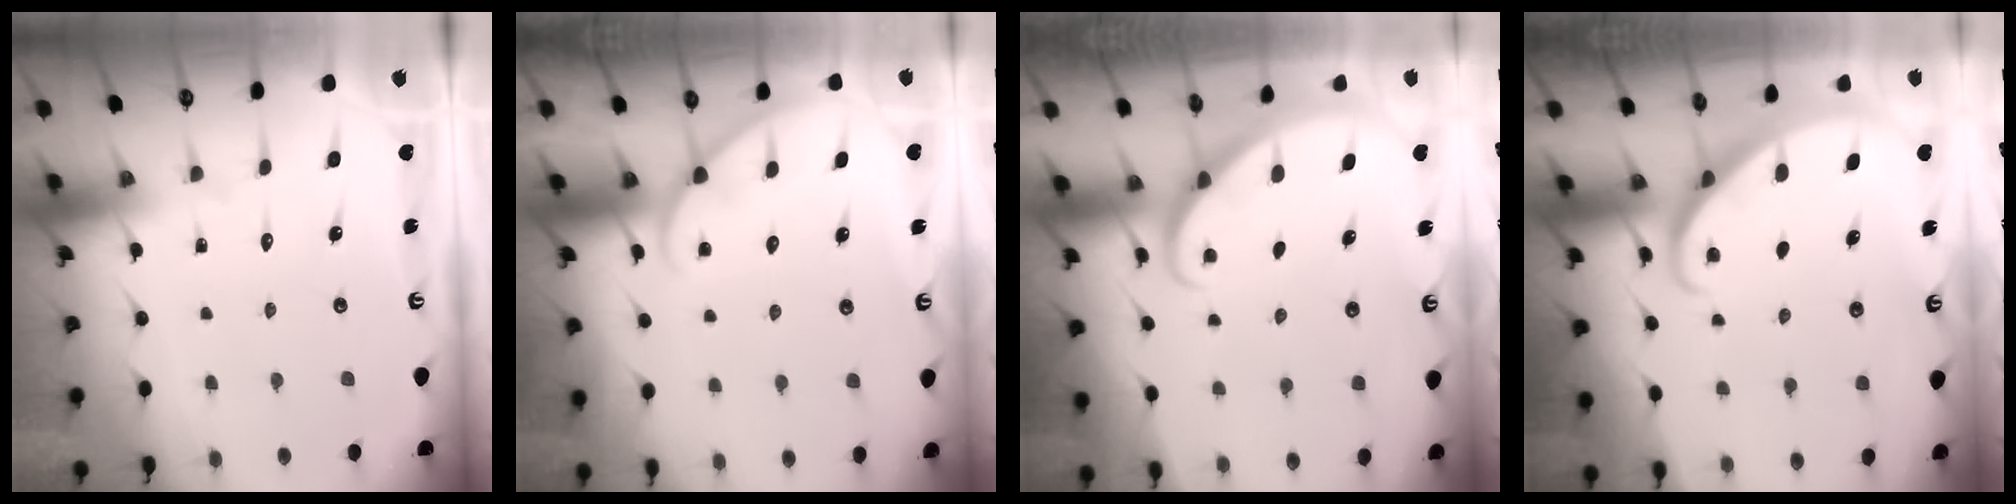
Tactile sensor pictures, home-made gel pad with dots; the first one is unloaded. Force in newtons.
{"total": 3.9, "press": 3.9, "slide": 0.3}
{"total": 2.1, "press": 2.1, "slide": 0.1}
{"total": 1.9, "press": 1.9, "slide": 0.2}